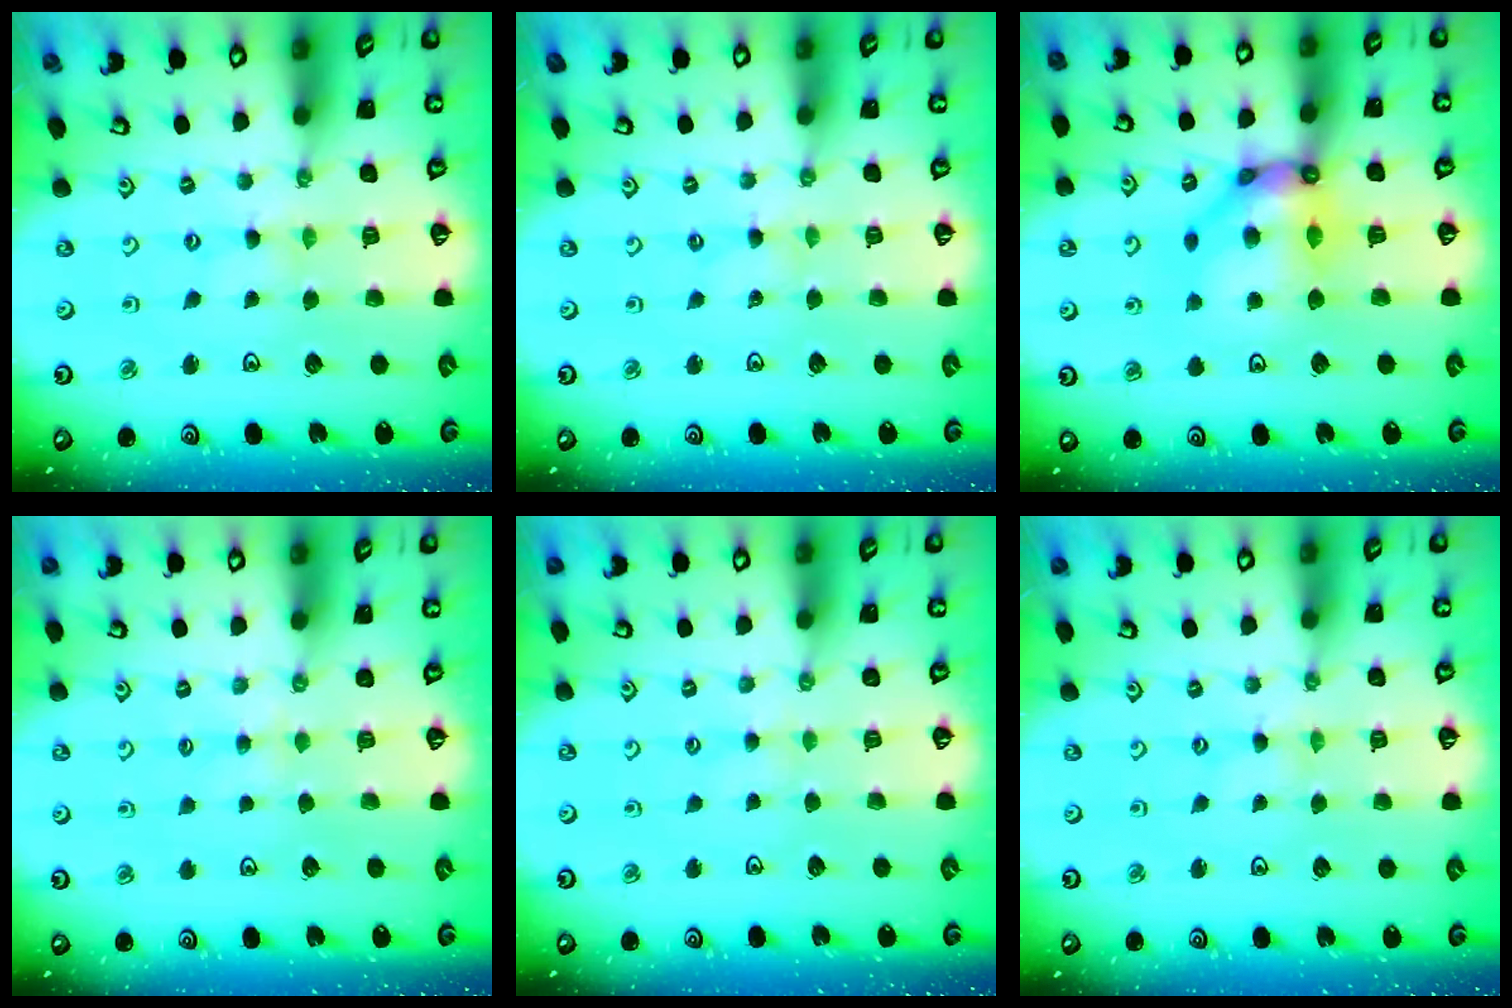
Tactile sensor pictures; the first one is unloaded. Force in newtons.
{"total": 0.6, "press": 0.6, "slide": 0.2}
{"total": 12.3, "press": 12.2, "slide": 1.8}
{"total": 2.1, "press": 2.1, "slide": 0.4}
{"total": 1.7, "press": 1.7, "slide": 0.3}
{"total": 0.0}